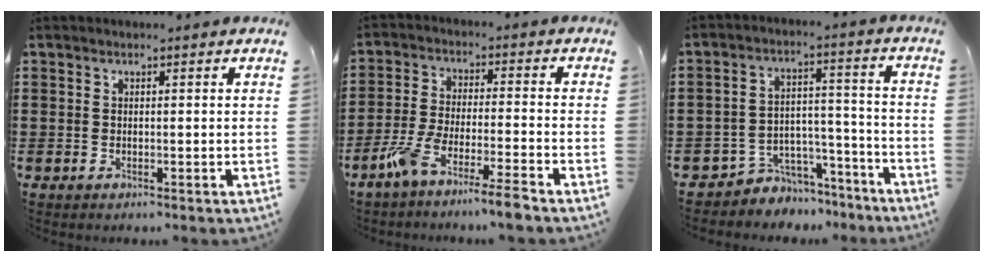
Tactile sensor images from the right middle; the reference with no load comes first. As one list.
[{"total": 7.3, "force": [-6.1, -0.4, 4.0], "torque": [-0.088, -0.017, -0.118]}, {"total": 5.3, "force": [-4.8, 2.4, 0.1], "torque": [-0.008, 0.018, -0.097]}]